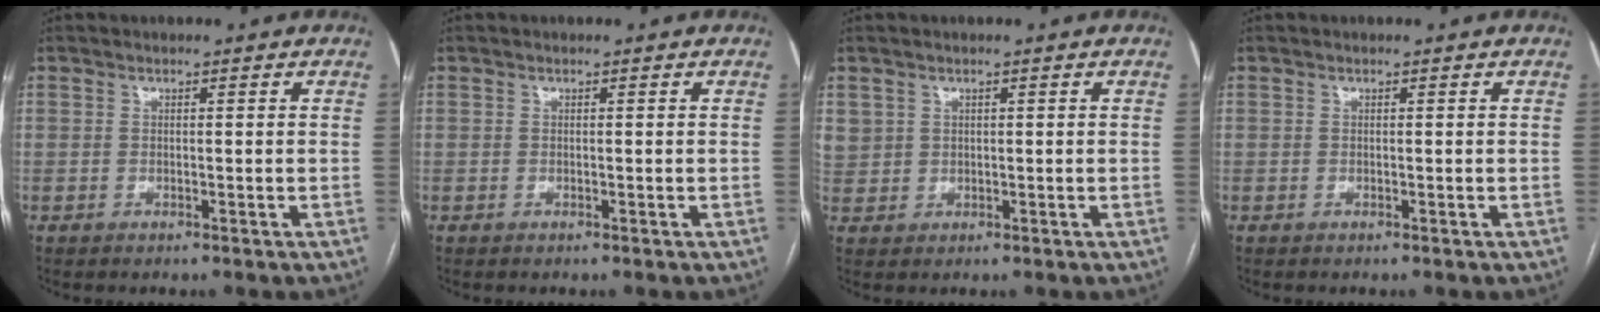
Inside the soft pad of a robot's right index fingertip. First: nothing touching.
{"total": 0.0}
{"total": 3.1, "force": [1.4, 2.7, 0.5], "torque": [-0.006, 0.010, 0.033]}
{"total": 0.0}